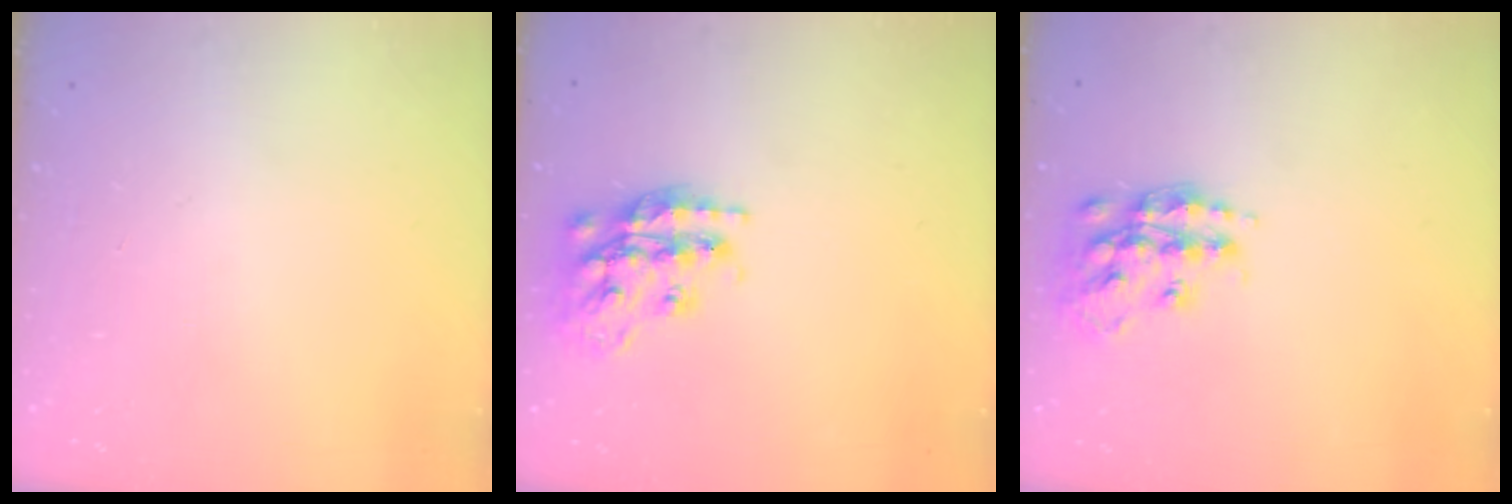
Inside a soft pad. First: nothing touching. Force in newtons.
{"total": 17.8, "press": 17.7, "slide": 1.3}
{"total": 14.7, "press": 14.7, "slide": 0.9}